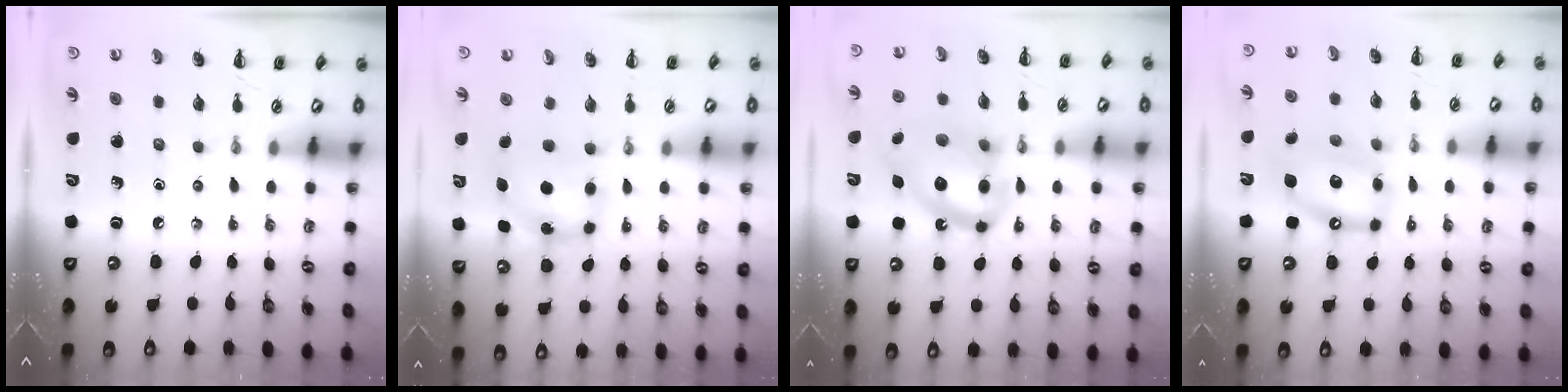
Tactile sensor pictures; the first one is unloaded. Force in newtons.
{"total": 6.2, "press": 6.2, "slide": 0.9}
{"total": 15.4, "press": 15.2, "slide": 2.3}
{"total": 13.2, "press": 12.7, "slide": 3.5}